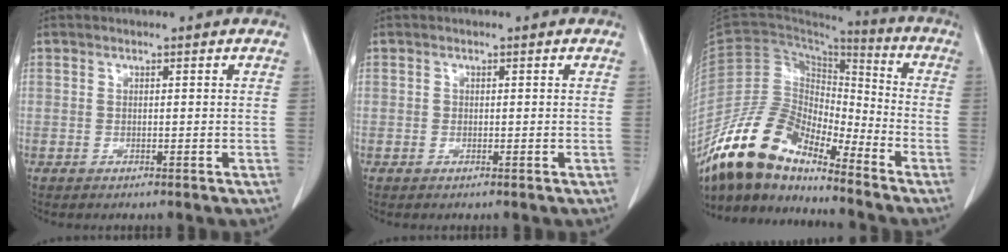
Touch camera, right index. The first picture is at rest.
{"total": 0.6, "force": [-0.1, 0.6, 0.3], "torque": [-0.005, 0.008, 0.000]}
{"total": 16.4, "force": [-13.7, 6.3, 6.6], "torque": [-0.134, 0.035, -0.259]}